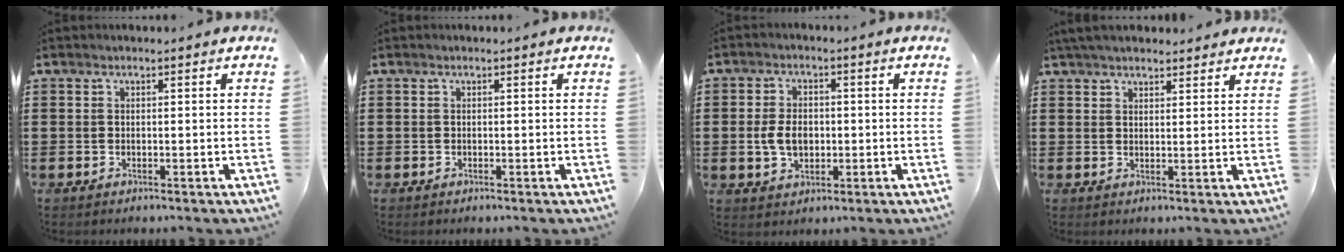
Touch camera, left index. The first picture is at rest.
{"total": 0.0}
{"total": 5.2, "force": [-0.5, 3.5, 3.8], "torque": [-0.082, 0.001, -0.015]}
{"total": 3.5, "force": [3.3, 0.6, 1.0], "torque": [-0.028, -0.002, 0.063]}